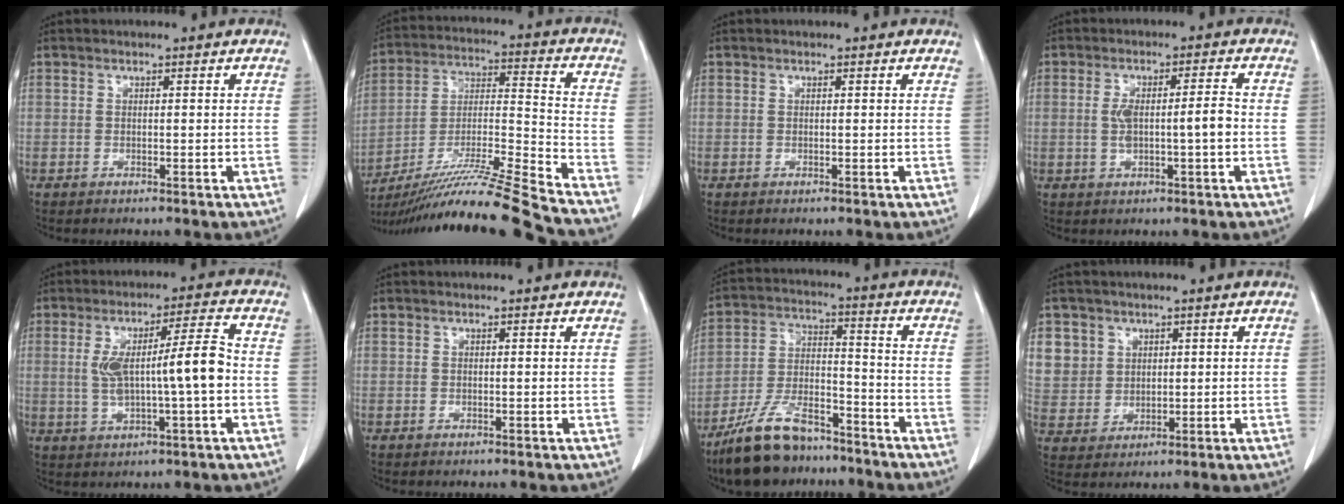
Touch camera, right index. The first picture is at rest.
{"total": 21.6, "force": [-18.8, -2.7, 10.3], "torque": [-0.185, -0.031, -0.324]}
{"total": 0.0}
{"total": 5.5, "force": [-0.4, 0.9, 5.4], "torque": [-0.108, 0.013, 0.000]}
{"total": 9.8, "force": [-0.3, 1.0, 9.7], "torque": [-0.173, 0.019, -0.002]}
{"total": 0.0}
{"total": 12.5, "force": [-9.8, 4.3, 6.4], "torque": [-0.136, -0.003, -0.184]}
{"total": 9.0, "force": [3.8, 8.1, 1.3], "torque": [-0.043, 0.016, 0.095]}